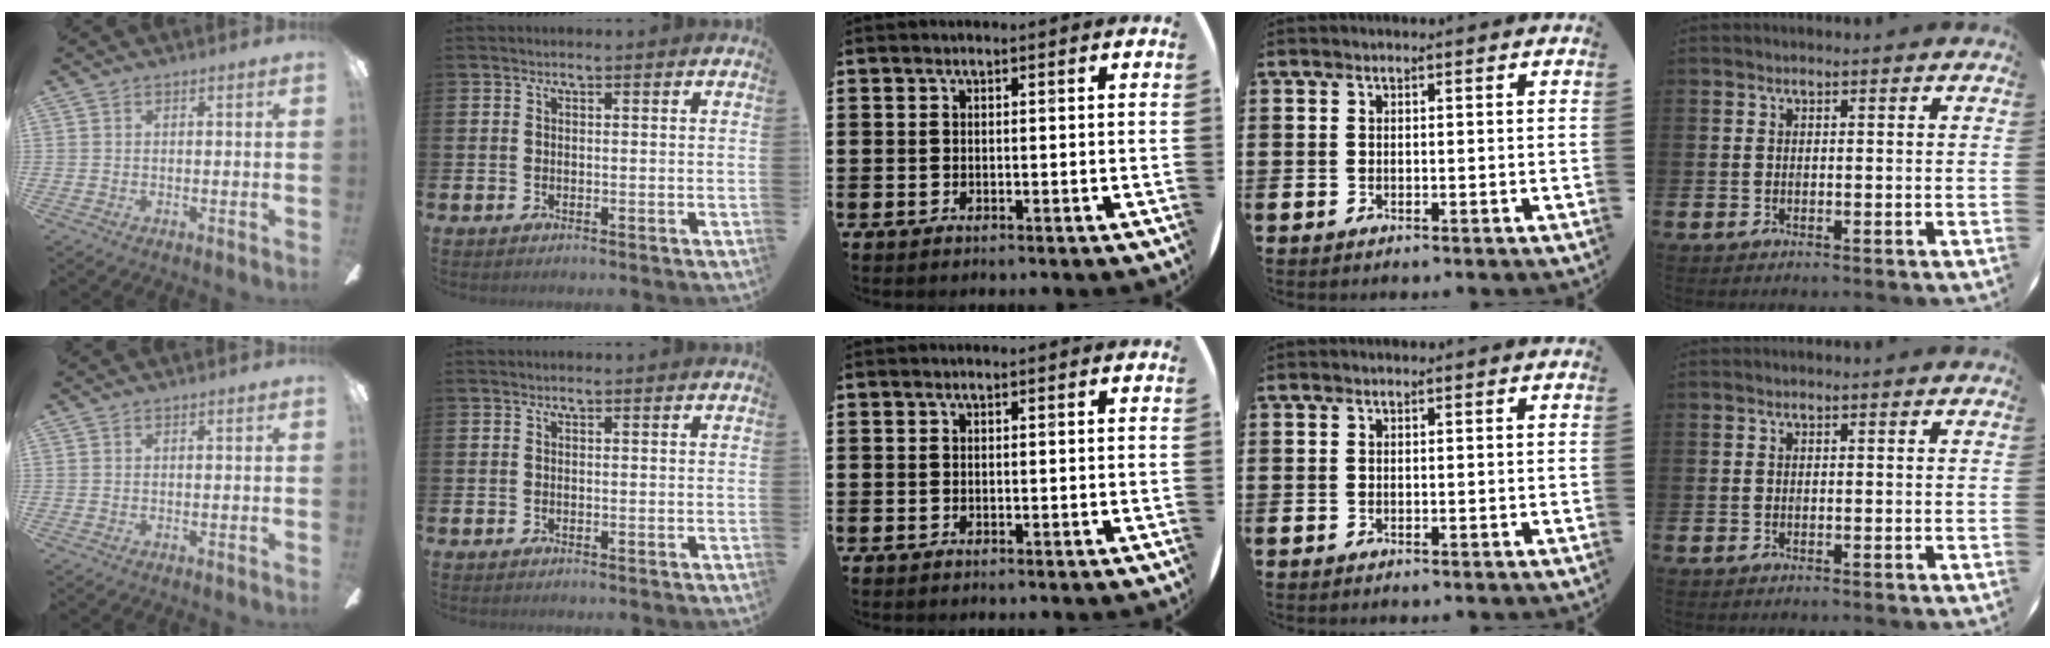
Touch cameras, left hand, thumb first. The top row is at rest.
{}